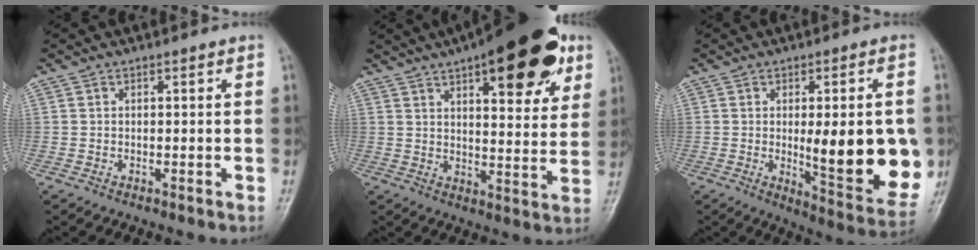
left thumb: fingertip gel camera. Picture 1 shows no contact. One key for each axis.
{"total": 22.0, "fx": 11.5, "fy": 8.0, "fz": 16.9, "tx": -0.202, "ty": -0.021, "tz": 0.159}
{"total": 18.6, "fx": -0.7, "fy": 5.8, "fz": 17.6, "tx": -0.211, "ty": -0.031, "tz": 0.006}